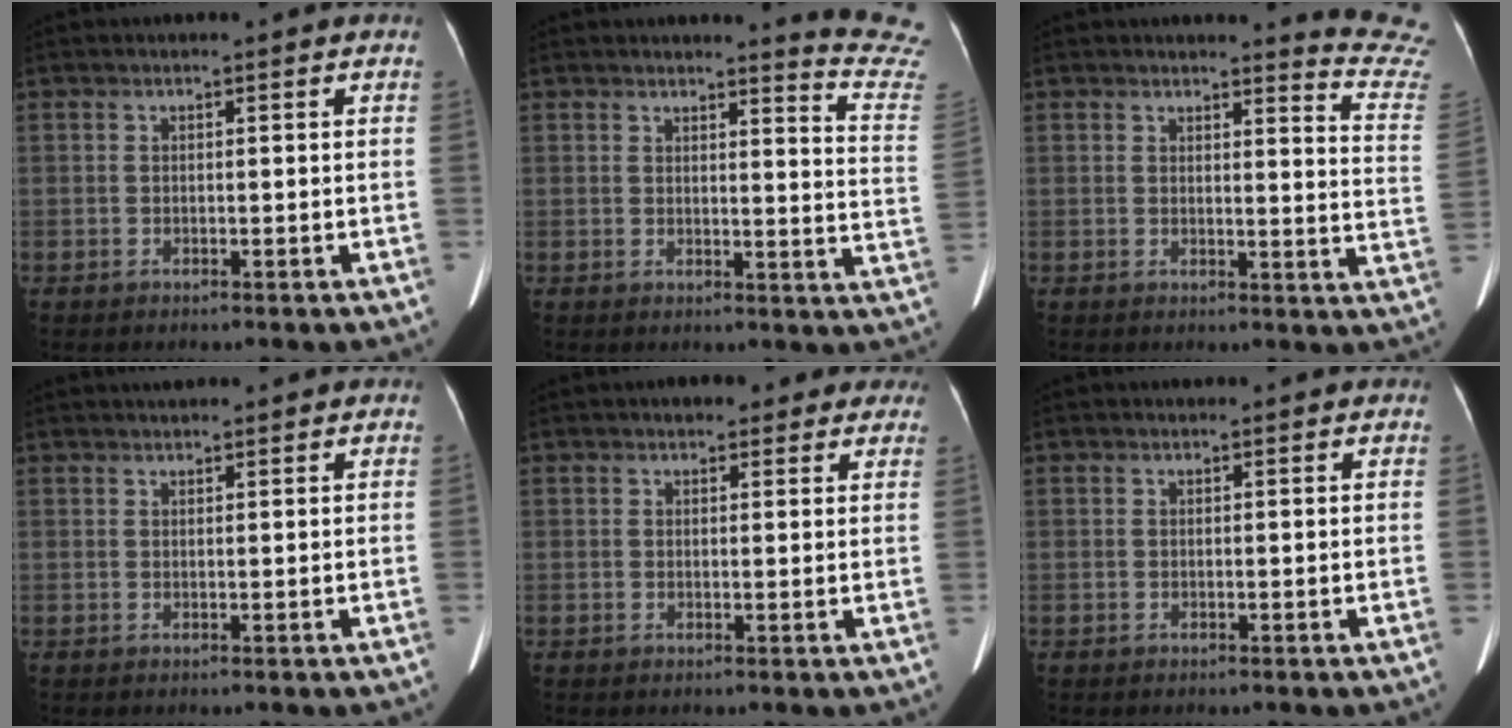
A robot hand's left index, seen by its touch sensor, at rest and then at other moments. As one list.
[{"total": 10.9, "force": [10.7, -1.8, 1.0], "torque": [-0.006, -0.130, 0.094]}, {"total": 10.4, "force": [10.2, -1.4, 0.3], "torque": [0.002, -0.128, 0.086]}, {"total": 2.7, "force": [2.5, 0.4, 0.9], "torque": [-0.011, 0.028, 0.039]}, {"total": 6.3, "force": [5.0, 2.7, 2.6], "torque": [-0.011, 0.014, 0.055]}, {"total": 1.2, "force": [1.1, 0.3, 0.2], "torque": [-0.011, 0.012, 0.011]}]